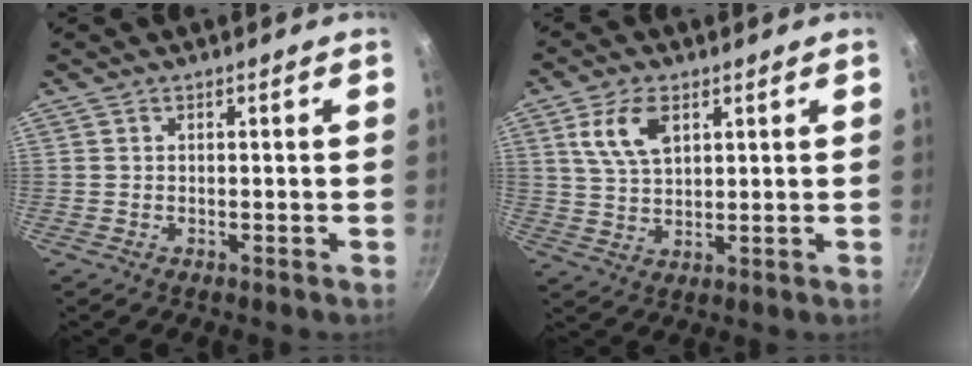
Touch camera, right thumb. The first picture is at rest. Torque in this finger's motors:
{"motor_torque": [1.18, 2.89, 0.67, 0.45, 0.16]}